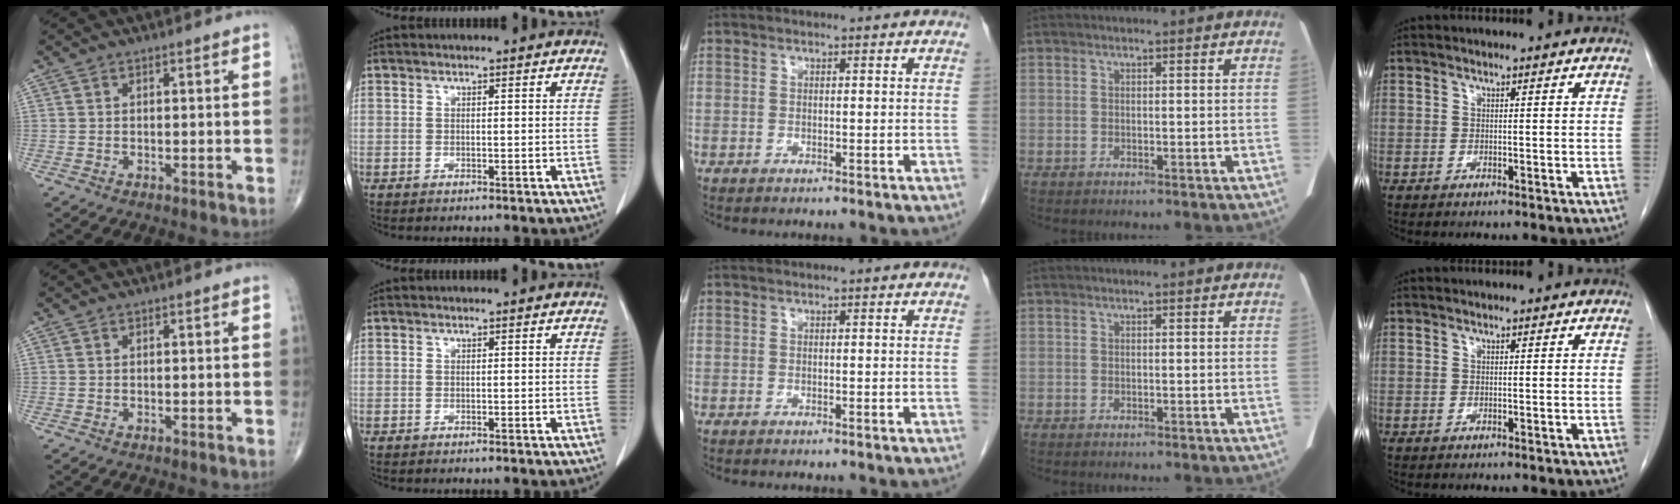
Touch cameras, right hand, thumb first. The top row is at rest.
{}